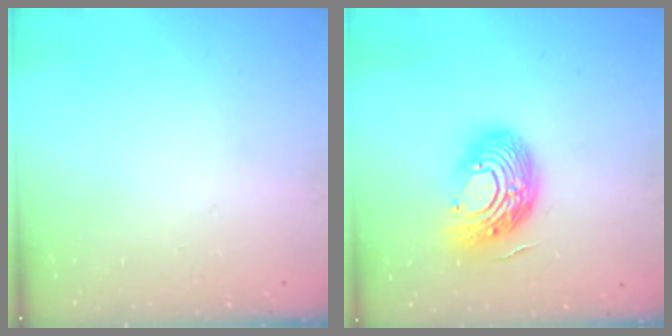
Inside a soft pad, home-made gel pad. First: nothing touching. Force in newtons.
{"total": 16.1, "press": 16.1, "slide": 1.3}